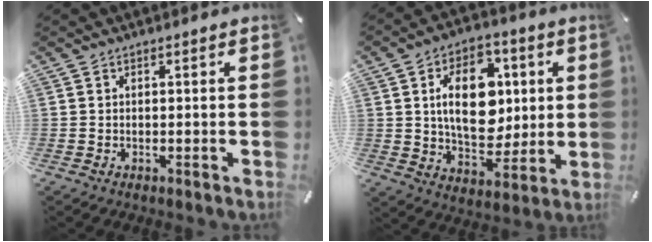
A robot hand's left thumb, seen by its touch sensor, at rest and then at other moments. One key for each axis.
{"total": 16.9, "fx": 3.1, "fy": 11.3, "fz": 12.1, "tx": -0.198, "ty": 0.007, "tz": 0.055}